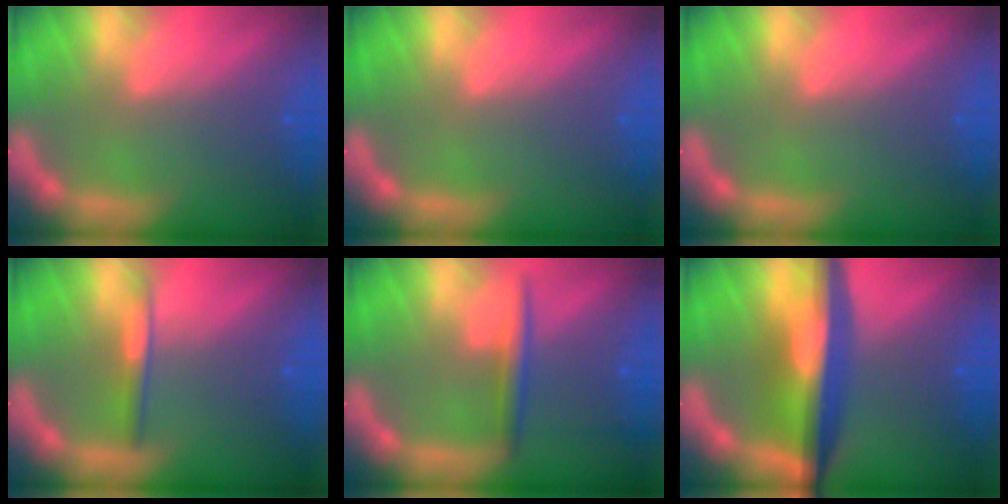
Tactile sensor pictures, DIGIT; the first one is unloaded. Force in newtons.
{"total": 0.0}
{"total": 0.0}
{"total": 2.0}
{"total": 2.4}
{"total": 9.0}